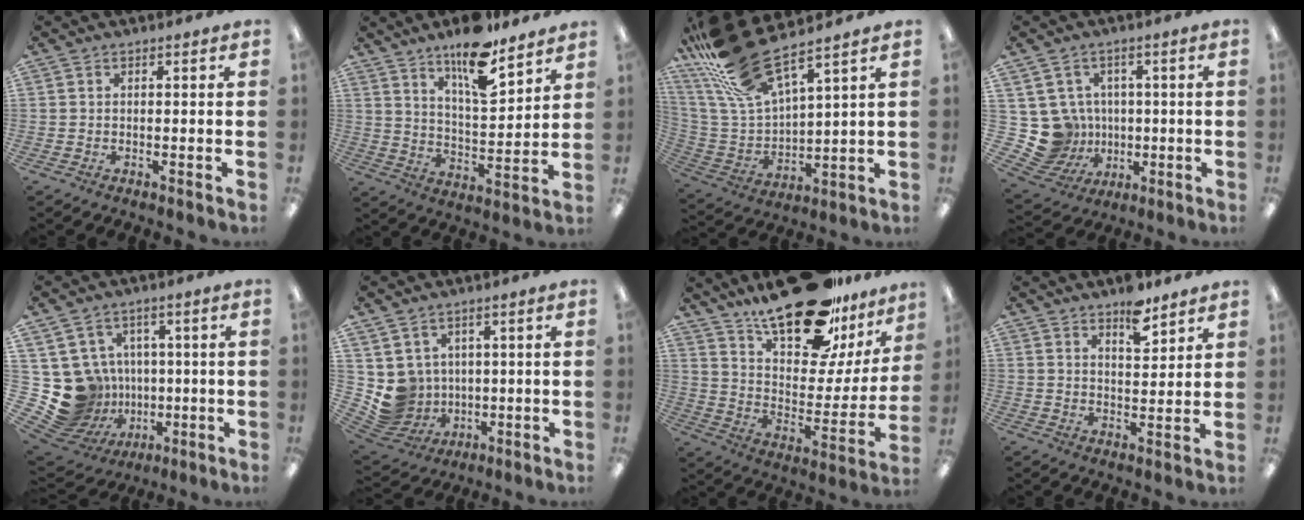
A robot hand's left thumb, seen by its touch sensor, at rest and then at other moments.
{"total": 14.3, "force": [10.9, 4.3, 8.1], "torque": [-0.131, -0.067, 0.185]}
{"total": 19.2, "force": [15.2, 4.8, 10.7], "torque": [-0.244, -0.089, 0.273]}
{"total": 11.0, "force": [0.1, 10.6, 2.6], "torque": [-0.093, -0.010, 0.014]}
{"total": 14.7, "force": [-0.7, 14.0, 4.3], "torque": [-0.130, -0.016, 0.026]}
{"total": 7.6, "force": [1.6, 7.3, 0.9], "torque": [-0.059, -0.021, 0.041]}
{"total": 25.7, "force": [19.1, 9.7, 14.1], "torque": [-0.207, -0.123, 0.325]}
{"total": 7.3, "force": [5.7, 2.9, 3.6], "torque": [-0.038, -0.037, 0.095]}